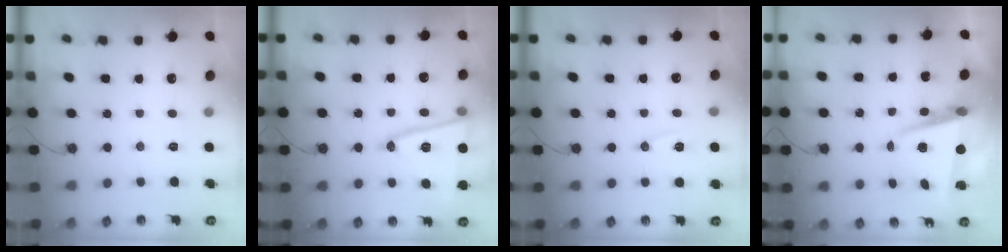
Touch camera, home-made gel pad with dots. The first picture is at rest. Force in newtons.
{"total": 15.8, "press": 15.6, "slide": 2.5}
{"total": 7.4, "press": 6.7, "slide": 3.2}
{"total": 7.1, "press": 6.8, "slide": 1.9}